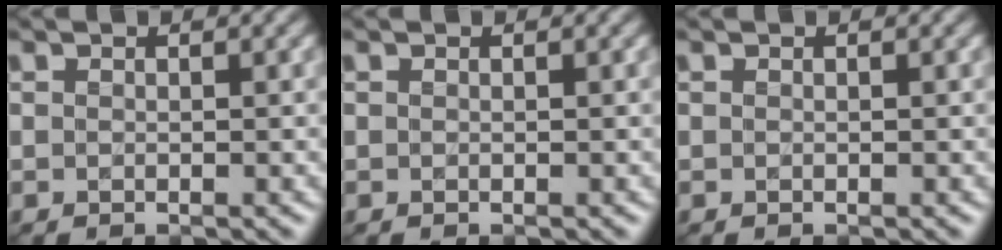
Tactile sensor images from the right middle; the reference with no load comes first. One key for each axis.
{"total": 0.0}
{"total": 0.0}